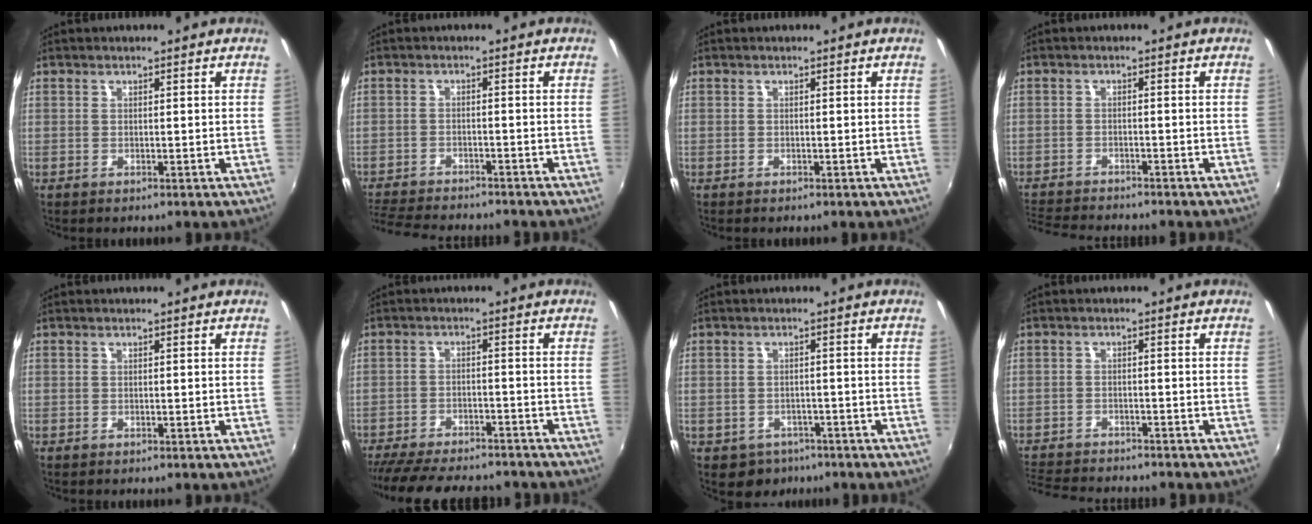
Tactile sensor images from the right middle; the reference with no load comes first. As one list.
[{"total": 11.5, "force": [-10.5, 2.4, 4.2], "torque": [-0.111, -0.018, -0.170]}, {"total": 0.0}, {"total": 8.6, "force": [-8.1, 1.3, 2.6], "torque": [-0.077, -0.015, -0.137]}, {"total": 0.0}, {"total": 19.3, "force": [-16.6, 5.2, 8.4], "torque": [-0.174, -0.026, -0.240]}, {"total": 5.2, "force": [-3.2, 3.9, 1.2], "torque": [-0.039, -0.006, -0.041]}, {"total": 10.2, "force": [-9.4, 2.3, 3.3], "torque": [-0.094, -0.013, -0.154]}]